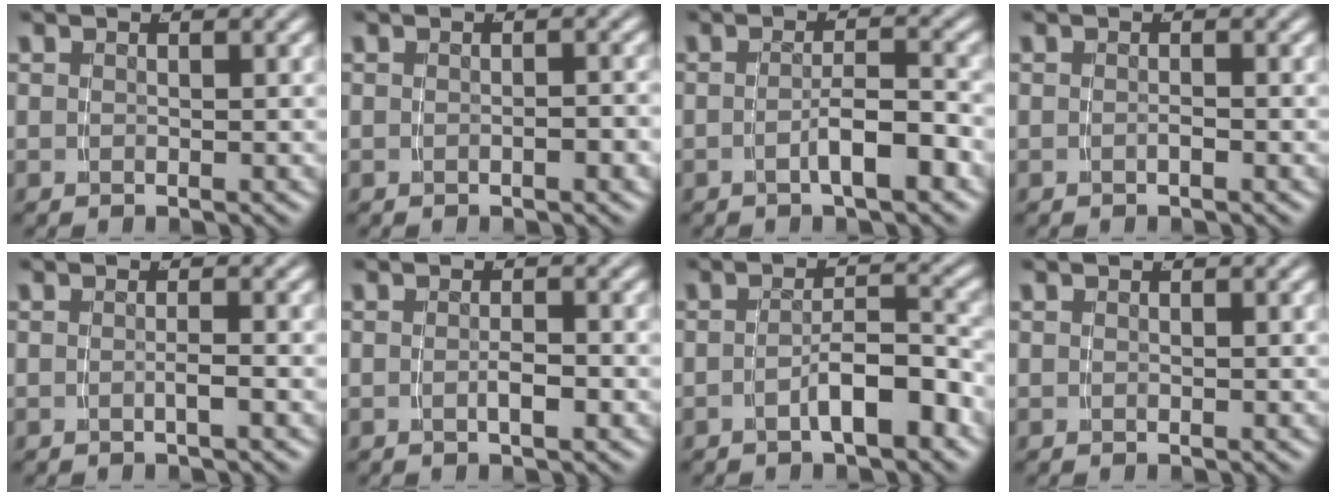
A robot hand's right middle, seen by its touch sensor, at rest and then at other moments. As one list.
[{"total": 0.8, "force": [-0.6, 0.1, 0.4], "torque": [-0.005, 0.003, -0.013]}, {"total": 3.0, "force": [-2.0, 0.0, 2.2], "torque": [-0.026, -0.001, -0.033]}, {"total": 0.5, "force": [-0.5, -0.1, 0.2], "torque": [-0.003, 0.002, -0.010]}, {"total": 0.9, "force": [-0.6, -0.5, 0.5], "torque": [-0.005, 0.000, -0.010]}, {"total": 1.2, "force": [-0.8, -0.1, 0.9], "torque": [-0.014, -0.003, -0.012]}, {"total": 4.0, "force": [-2.9, 0.6, 2.7], "torque": [-0.031, -0.001, -0.045]}, {"total": 0.0}]